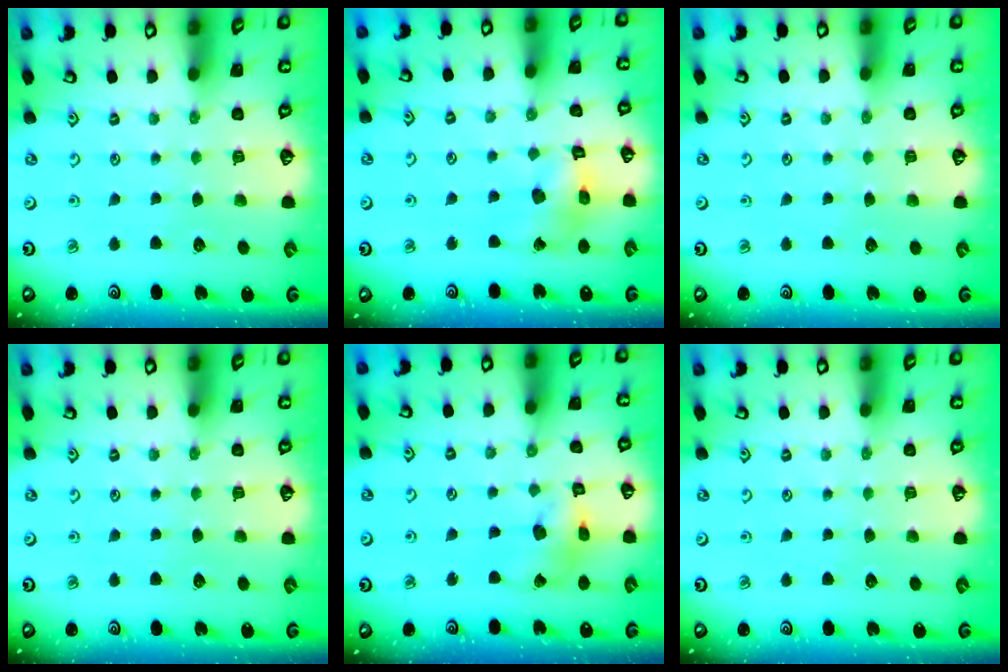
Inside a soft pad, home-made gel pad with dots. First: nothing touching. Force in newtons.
{"total": 10.7, "press": 10.7, "slide": 1.1}
{"total": 0.0}
{"total": 0.0}
{"total": 10.6, "press": 10.5, "slide": 1.5}
{"total": 0.0}